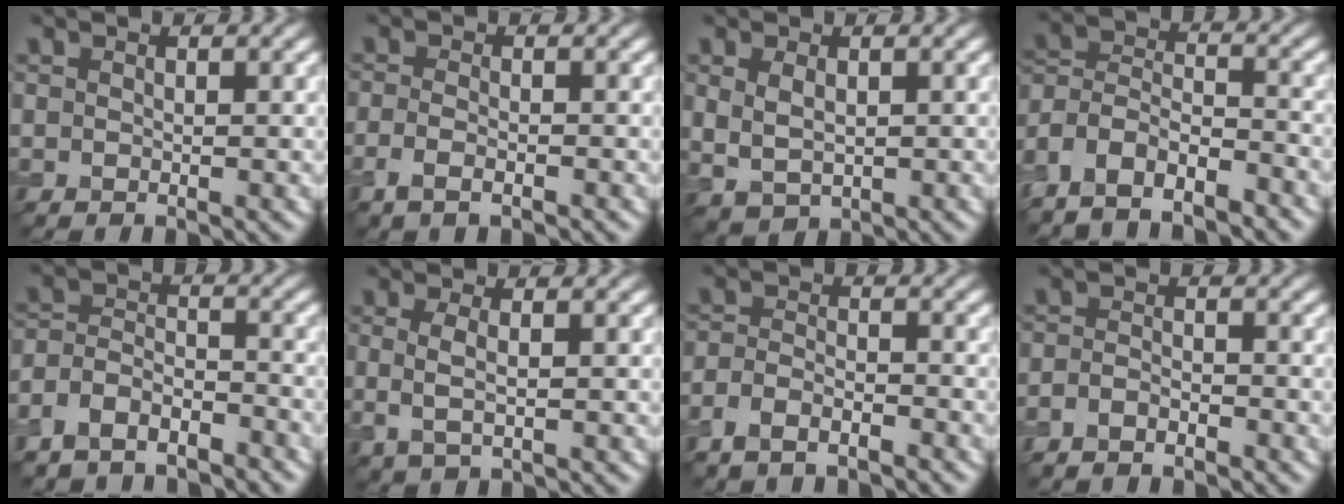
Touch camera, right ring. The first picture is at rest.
{"total": 1.6, "force": [-1.1, 0.4, 1.2], "torque": [-0.026, -0.004, -0.023]}
{"total": 2.1, "force": [0.7, 1.4, 1.4], "torque": [-0.032, -0.007, 0.025]}
{"total": 6.9, "force": [-5.7, 2.7, 2.9], "torque": [-0.056, 0.000, -0.112]}
{"total": 4.6, "force": [-3.9, 2.0, 1.2], "torque": [-0.020, -0.002, -0.083]}
{"total": 1.6, "force": [0.4, 0.2, 1.5], "torque": [-0.035, -0.006, 0.007]}
{"total": 2.8, "force": [-2.4, 0.8, 1.1], "torque": [-0.019, -0.002, -0.053]}
{"total": 1.8, "force": [-1.8, 0.3, 0.4], "torque": [-0.009, -0.003, -0.040]}